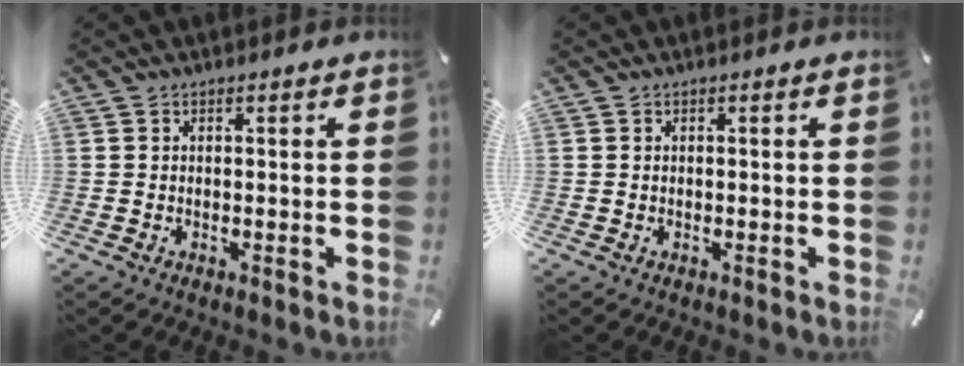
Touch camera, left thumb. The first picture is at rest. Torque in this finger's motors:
{"motor_torque": [0.01, 0.01, 0.00, 0.00, 0.00]}